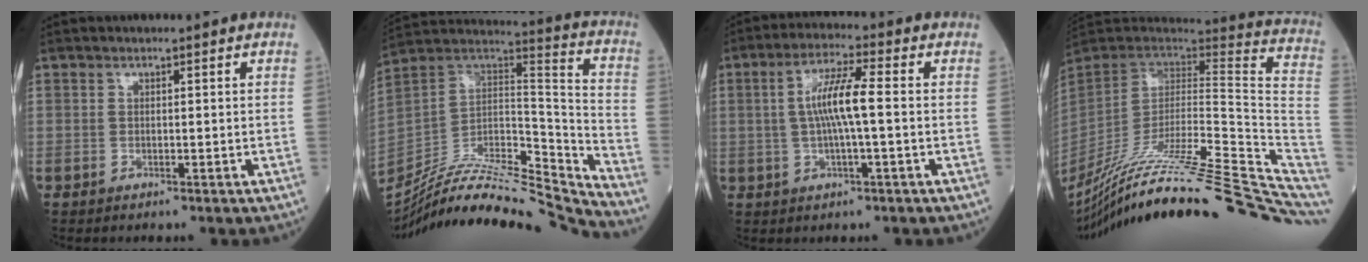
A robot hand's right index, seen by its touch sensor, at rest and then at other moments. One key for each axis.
{"total": 25.1, "fx": -24.0, "fy": 0.5, "fz": 7.3, "tx": -0.119, "ty": 0.017, "tz": -0.388}
{"total": 7.4, "fx": 0.2, "fy": 0.5, "fz": 7.4, "tx": -0.146, "ty": 0.011, "tz": -0.001}
{"total": 36.3, "fx": -29.2, "fy": 1.6, "fz": 21.6, "tx": -0.245, "ty": -0.053, "tz": -0.441}